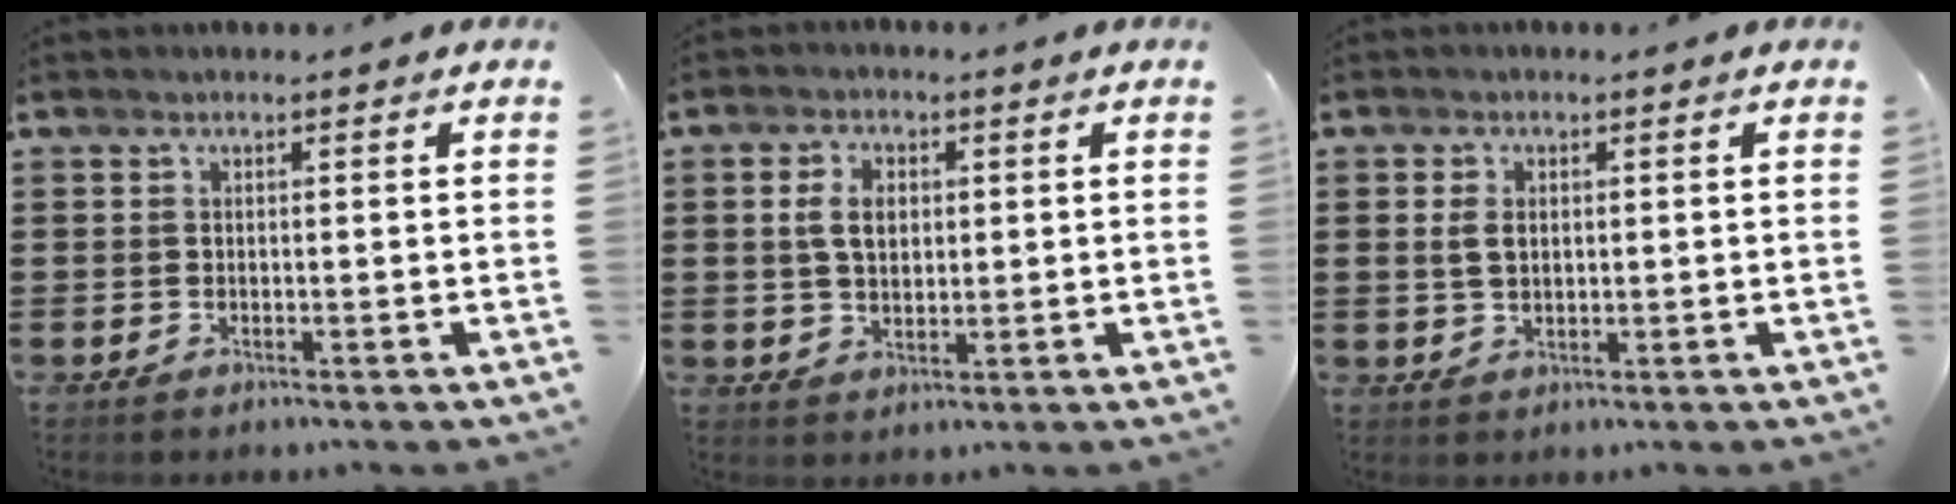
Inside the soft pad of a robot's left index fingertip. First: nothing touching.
{"total": 4.8, "force": [1.0, 3.0, 3.6], "torque": [-0.070, 0.009, 0.014]}
{"total": 2.7, "force": [0.5, 1.7, 2.0], "torque": [-0.045, 0.007, 0.008]}